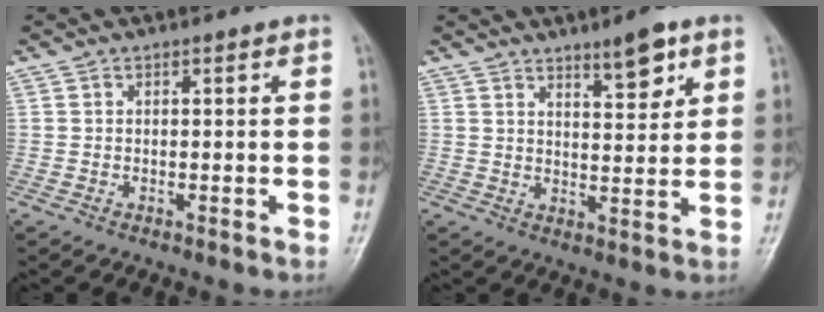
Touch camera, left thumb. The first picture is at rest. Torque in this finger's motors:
{"motor_torque": [-0.19, 0.13, -0.19, -0.13, 0.13]}